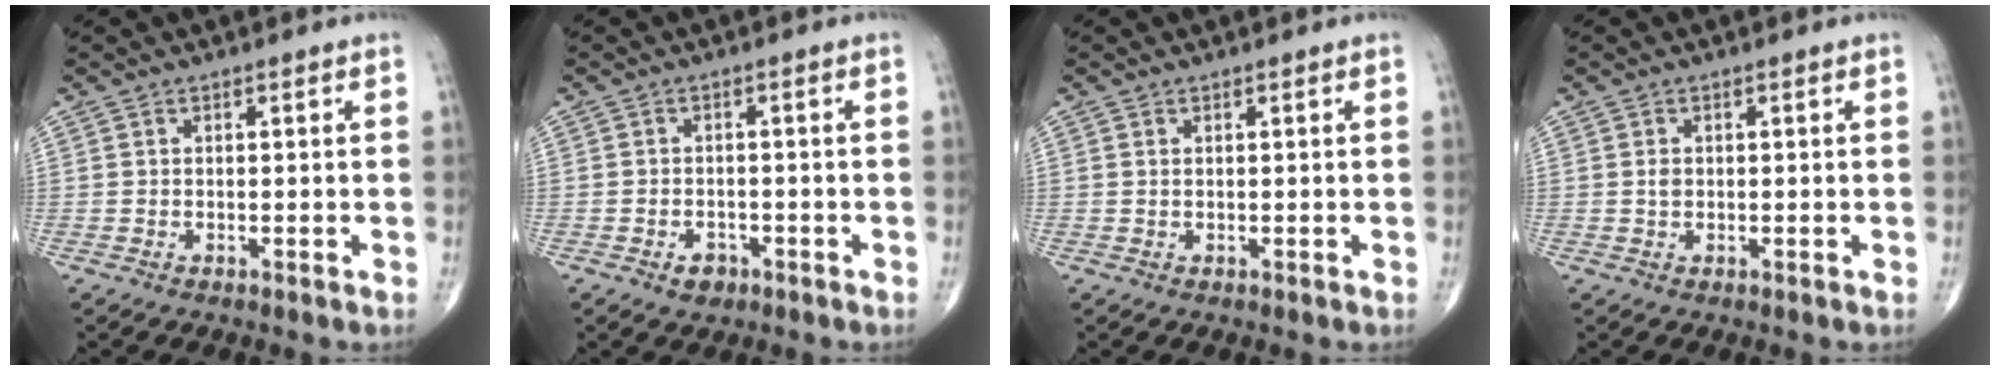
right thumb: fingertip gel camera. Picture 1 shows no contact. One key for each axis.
{"total": 2.9, "fx": -1.5, "fy": 2.0, "fz": 1.3, "tx": -0.011, "ty": 0.007, "tz": -0.019}
{"total": 0.0}
{"total": 1.6, "fx": -0.1, "fy": 1.2, "fz": 1.1, "tx": -0.018, "ty": 0.002, "tz": -0.003}